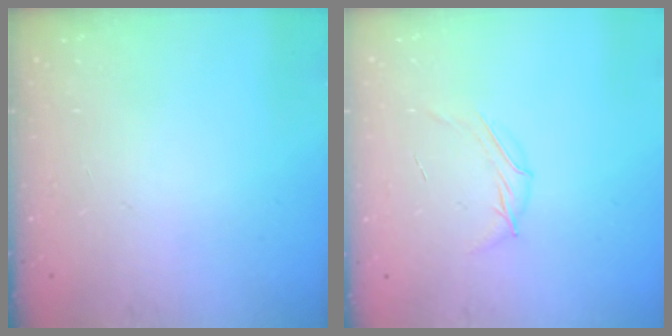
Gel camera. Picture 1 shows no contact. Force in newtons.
{"total": 5.2, "press": 5.1, "slide": 1.0}